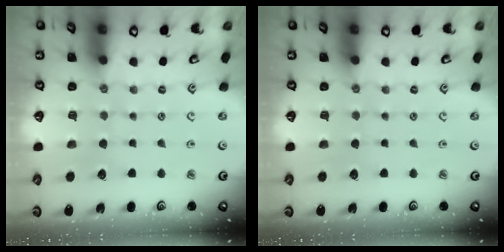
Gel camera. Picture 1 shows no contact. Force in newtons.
{"total": 0.0}